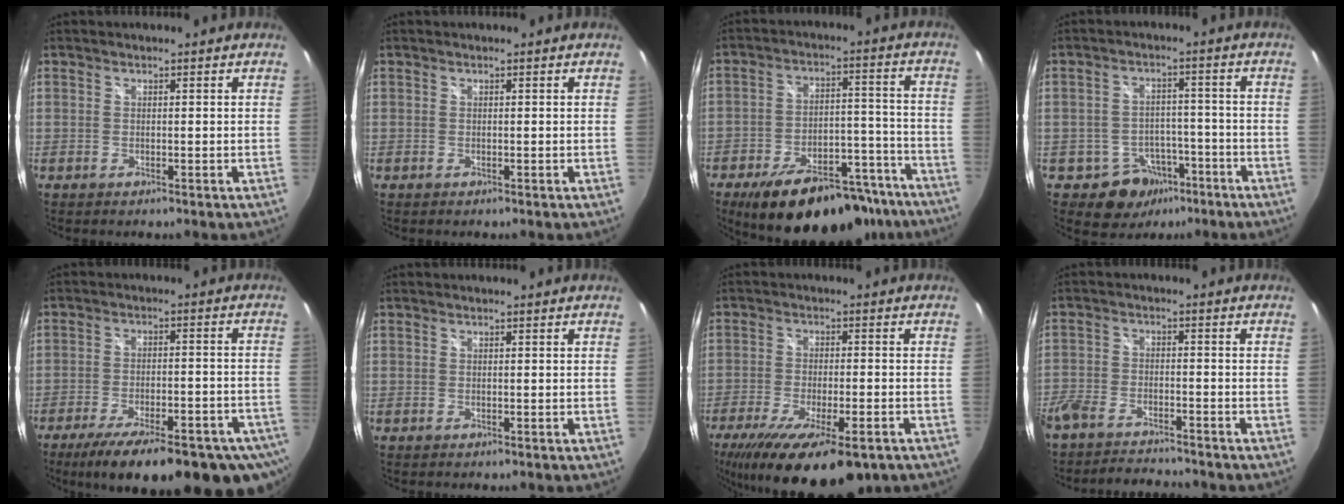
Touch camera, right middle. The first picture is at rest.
{"total": 0.0}
{"total": 22.0, "force": [-16.8, 9.0, 10.9], "torque": [-0.180, 0.019, -0.216]}
{"total": 7.5, "force": [-4.7, 5.8, 1.3], "torque": [-0.031, 0.023, -0.053]}
{"total": 24.0, "force": [-16.7, 7.5, 15.5], "torque": [-0.260, -0.059, -0.219]}
{"total": 0.0}
{"total": 19.2, "force": [-12.5, 5.9, 13.3], "torque": [-0.255, -0.065, -0.191]}
{"total": 10.5, "force": [-9.4, 2.9, 3.4], "torque": [-0.104, -0.011, -0.164]}